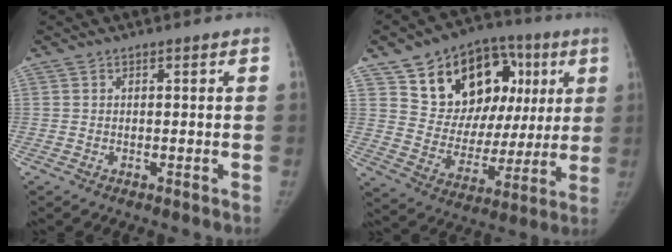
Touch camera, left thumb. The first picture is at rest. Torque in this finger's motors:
{"motor_torque": [-0.08, 0.42, 0.42, 0.44, -0.03]}